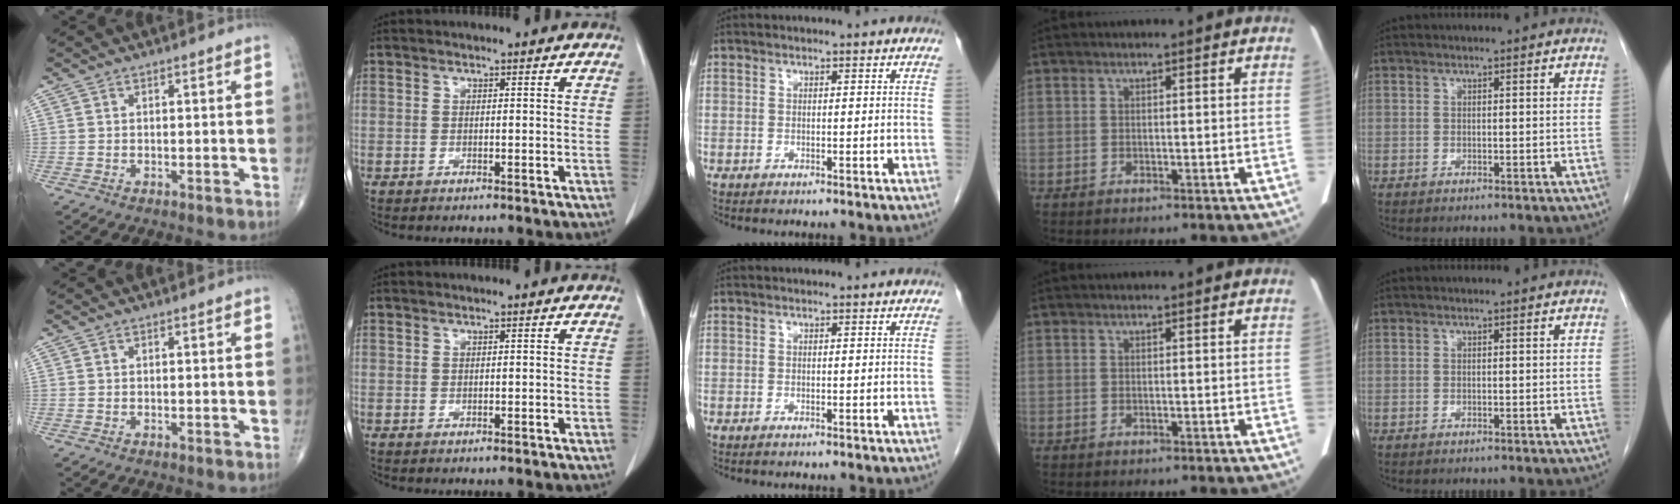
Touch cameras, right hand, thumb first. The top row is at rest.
{}